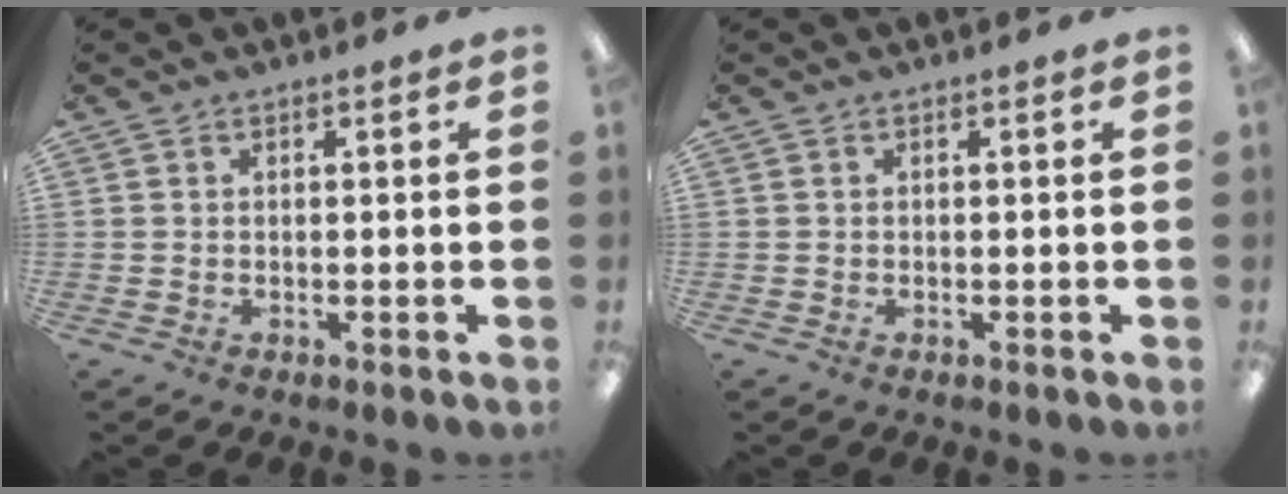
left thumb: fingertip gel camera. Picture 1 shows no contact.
{"total": 0.0}